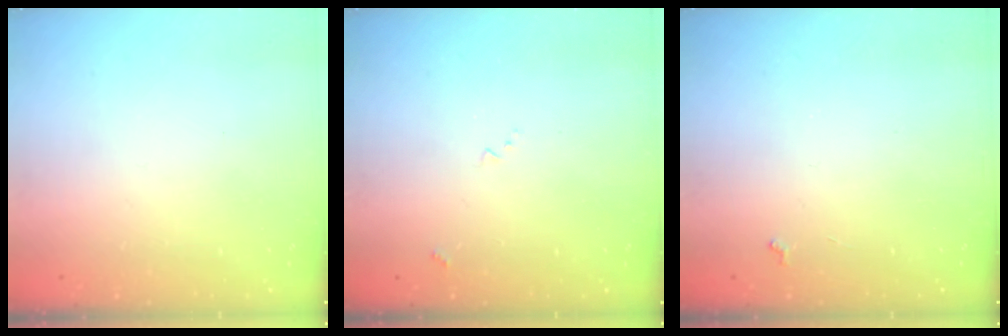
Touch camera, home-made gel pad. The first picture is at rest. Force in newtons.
{"total": 7.5, "press": 7.5, "slide": 0.9}
{"total": 3.6, "press": 3.5, "slide": 0.5}